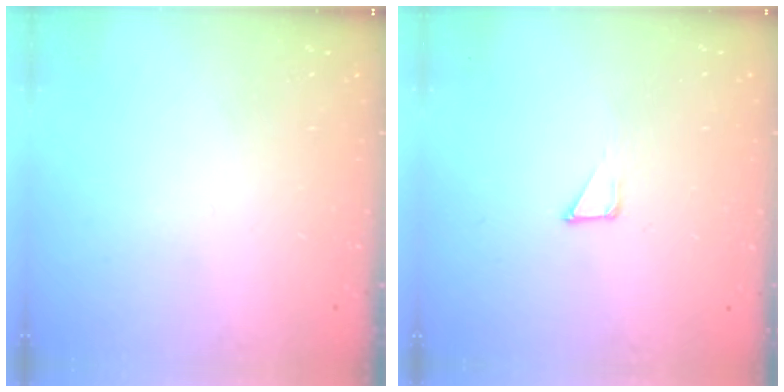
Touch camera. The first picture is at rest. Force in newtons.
{"total": 1.2, "press": 1.2, "slide": 0.0}